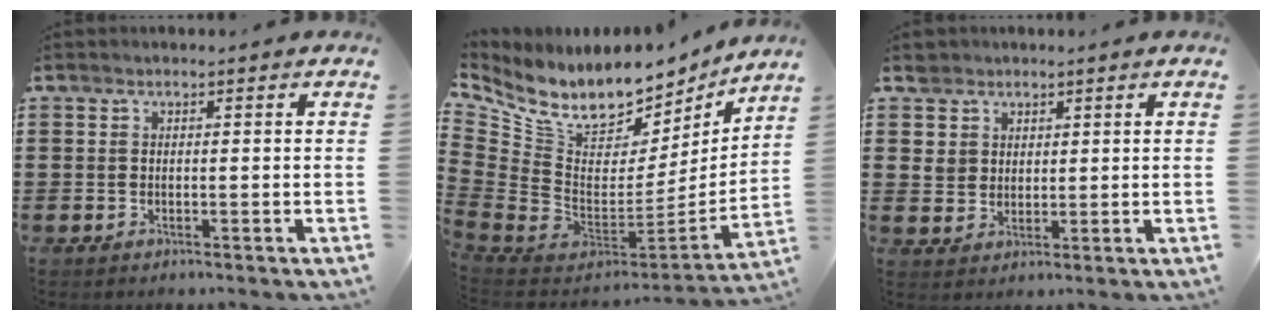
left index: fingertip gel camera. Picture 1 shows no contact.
{"total": 10.5, "force": [8.0, 5.1, 4.5], "torque": [-0.123, -0.075, 0.141]}
{"total": 4.4, "force": [2.7, 3.5, 0.2], "torque": [-0.016, 0.009, 0.048]}